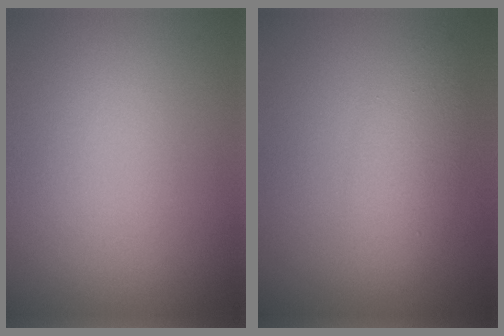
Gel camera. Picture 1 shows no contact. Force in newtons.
{"total": 3.7, "press": 3.7, "slide": 0.1}